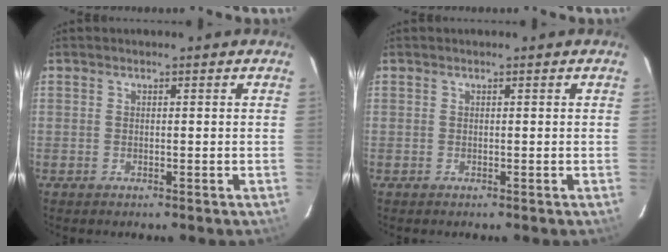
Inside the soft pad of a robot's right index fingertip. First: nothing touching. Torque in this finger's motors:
{"motor_torque": [0.04, 0.04, 0.00, 0.00]}